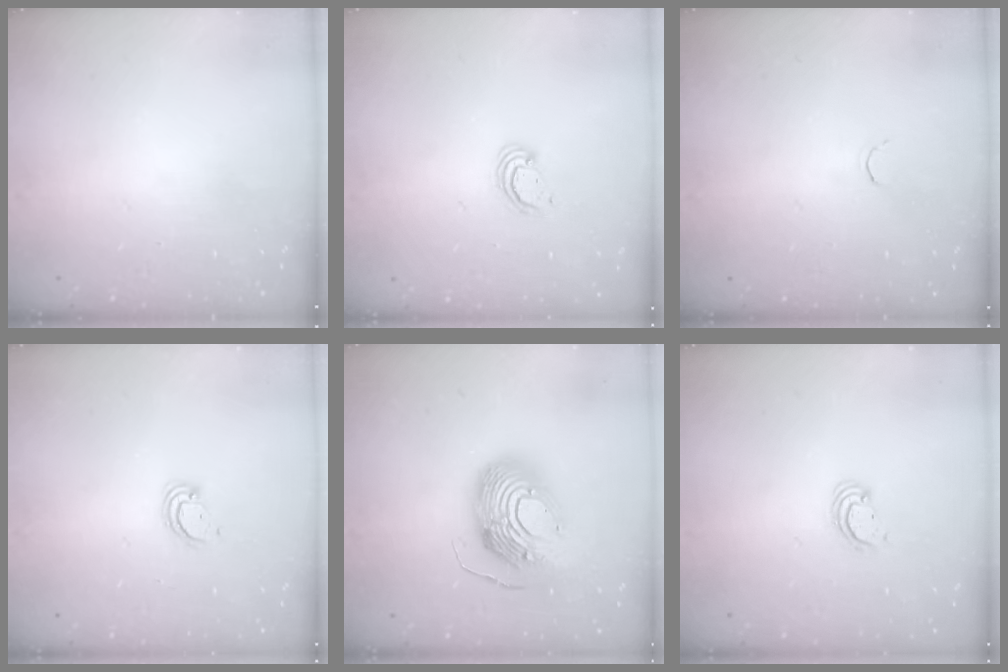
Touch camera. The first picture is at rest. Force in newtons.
{"total": 2.5, "press": 2.5, "slide": 0.2}
{"total": 1.8, "press": 1.7, "slide": 0.4}
{"total": 2.9, "press": 2.8, "slide": 0.2}
{"total": 16.9, "press": 16.8, "slide": 1.6}
{"total": 2.2, "press": 2.2, "slide": 0.2}